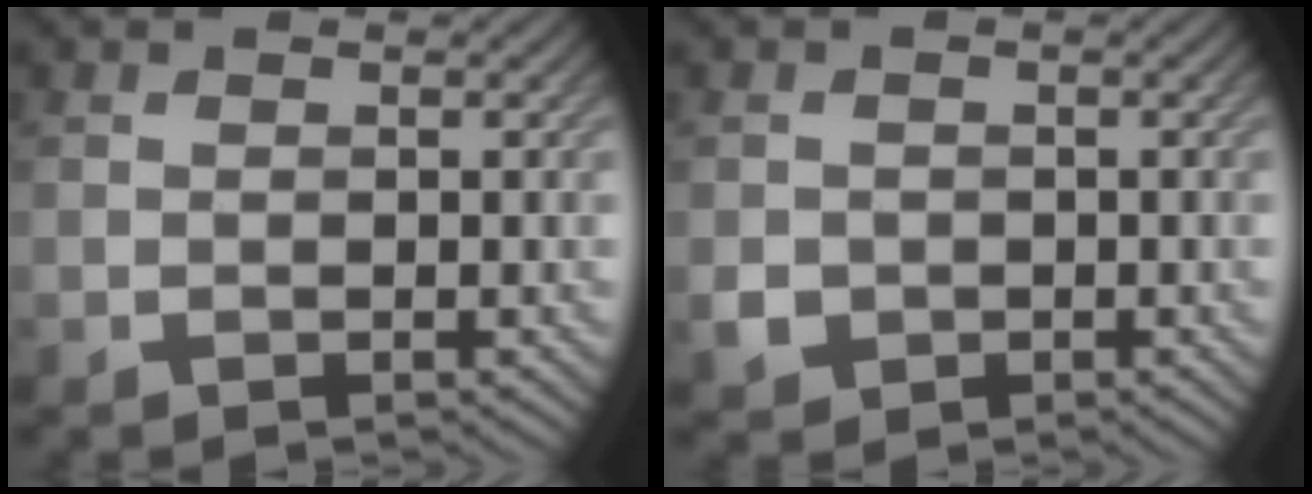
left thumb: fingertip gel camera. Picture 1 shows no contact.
{"total": 2.4, "force": [-0.7, 2.2, 0.7], "torque": [-0.017, -0.007, -0.013]}